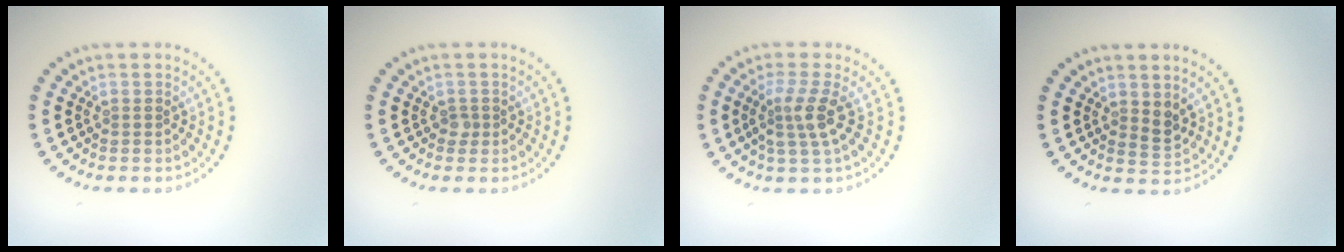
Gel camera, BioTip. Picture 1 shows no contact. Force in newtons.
{"total": 0.8, "press": 0.5, "slide": 0.6}
{"total": 3.0, "press": 2.3, "slide": 1.9}
{"total": 1.4, "press": 1.3, "slide": 0.7}